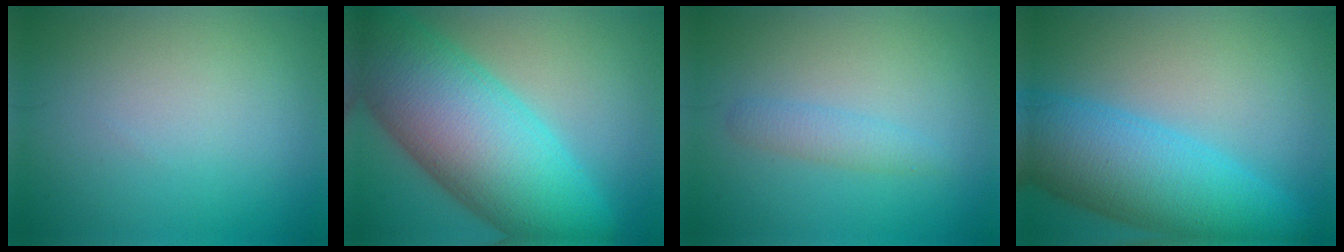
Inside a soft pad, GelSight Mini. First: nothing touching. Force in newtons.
{"total": 15.1, "press": 15.1, "slide": 0.4}
{"total": 1.6, "press": 1.6, "slide": 0.2}
{"total": 10.0, "press": 10.0, "slide": 0.3}